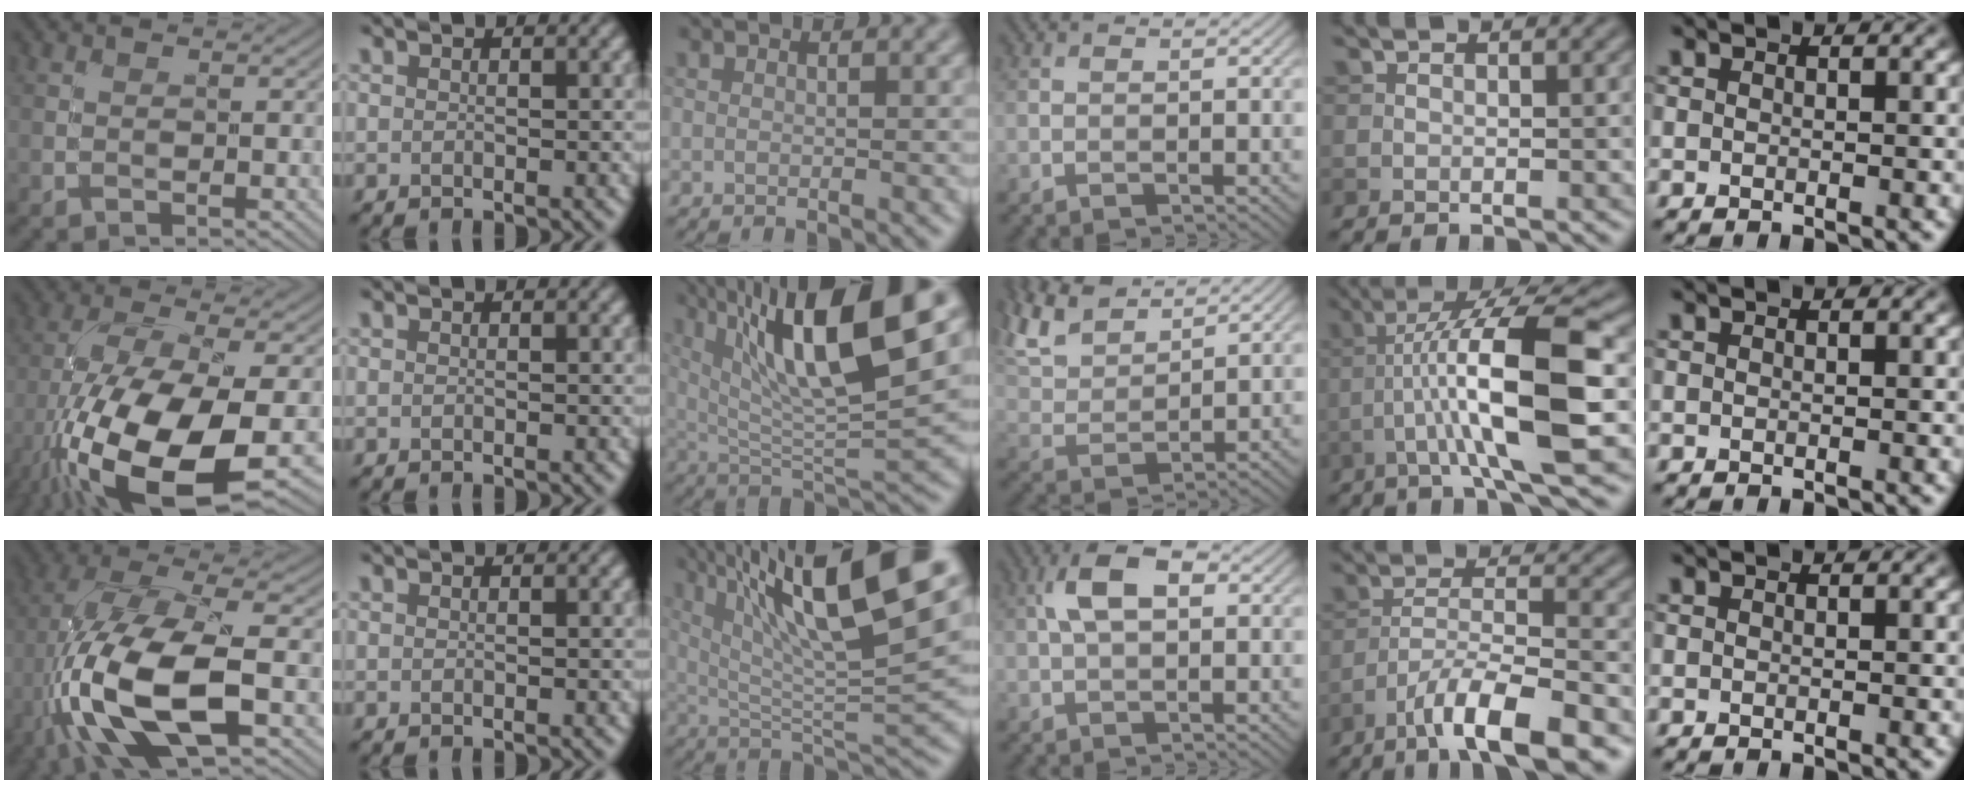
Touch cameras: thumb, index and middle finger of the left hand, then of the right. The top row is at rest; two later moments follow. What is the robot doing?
{"motion": "unscrew", "object": "medicine bottle"}